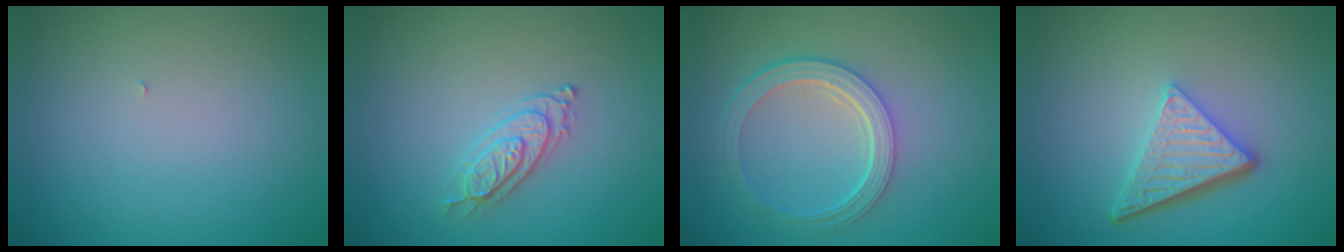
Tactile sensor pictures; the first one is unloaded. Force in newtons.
{"total": 2.2, "press": 2.2, "slide": 0.5}
{"total": 4.7, "press": 3.5, "slide": 3.2}
{"total": 4.8, "press": 3.5, "slide": 3.4}